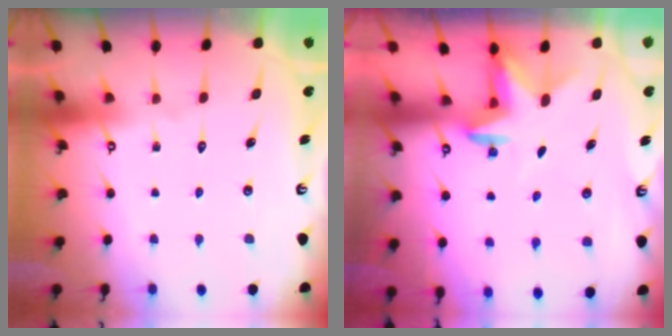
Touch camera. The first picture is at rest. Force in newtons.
{"total": 3.0, "press": 2.9, "slide": 0.7}